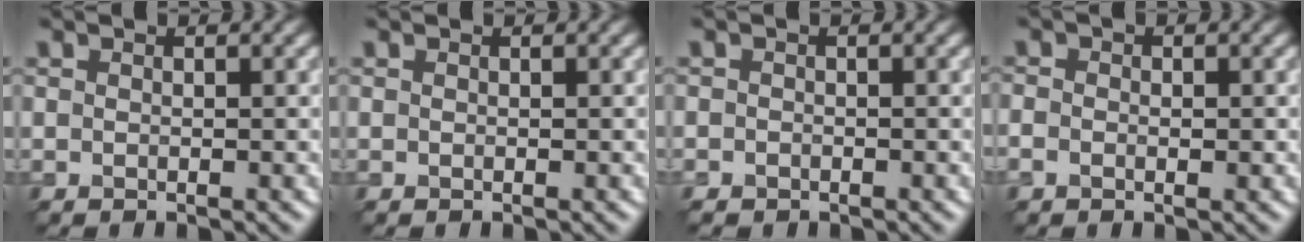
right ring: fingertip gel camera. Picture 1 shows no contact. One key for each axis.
{"total": 0.0}
{"total": 0.7, "fx": -0.5, "fy": 0.5, "fz": 0.0, "tx": 0.003, "ty": -0.004, "tz": -0.009}
{"total": 1.6, "fx": -0.3, "fy": 1.1, "fz": 1.2, "tx": -0.011, "ty": 0.000, "tz": -0.008}